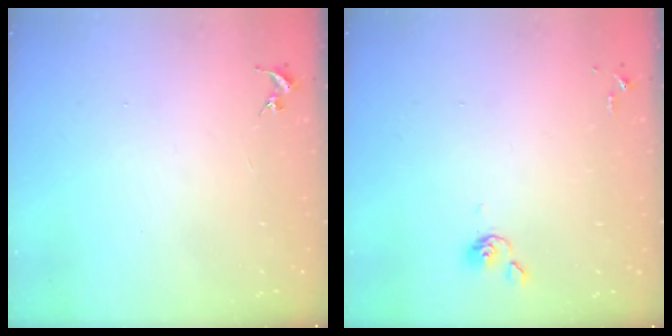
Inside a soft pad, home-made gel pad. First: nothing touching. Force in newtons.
{"total": 3.9, "press": 3.8, "slide": 0.6}